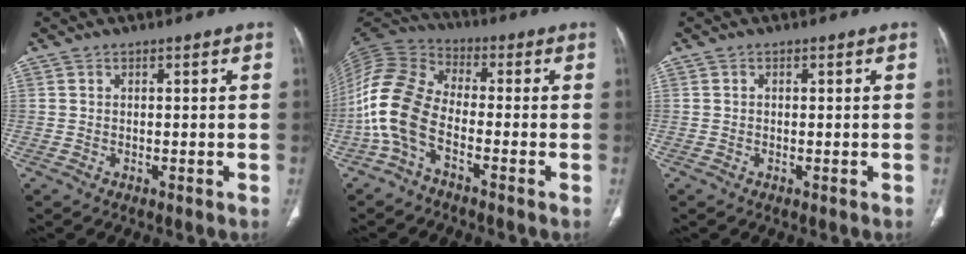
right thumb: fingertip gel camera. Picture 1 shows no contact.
{"total": 11.8, "force": [-3.9, 6.2, 9.2], "torque": [-0.208, 0.043, -0.091]}
{"total": 0.0}